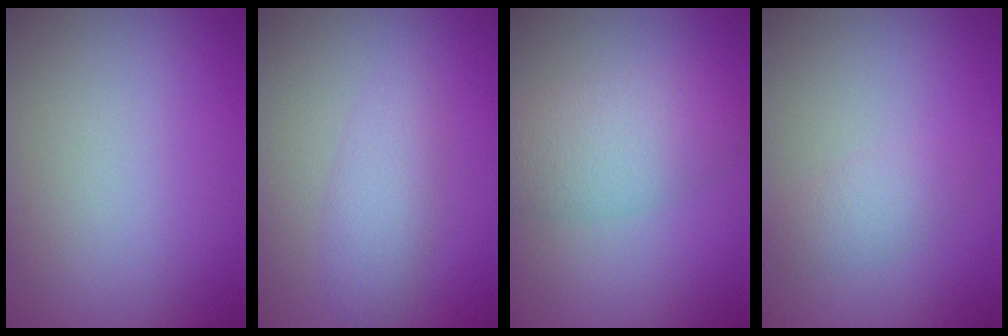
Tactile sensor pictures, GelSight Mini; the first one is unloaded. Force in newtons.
{"total": 2.6, "press": 2.6, "slide": 0.2}
{"total": 5.1, "press": 5.1, "slide": 0.1}
{"total": 1.7, "press": 1.7, "slide": 0.0}